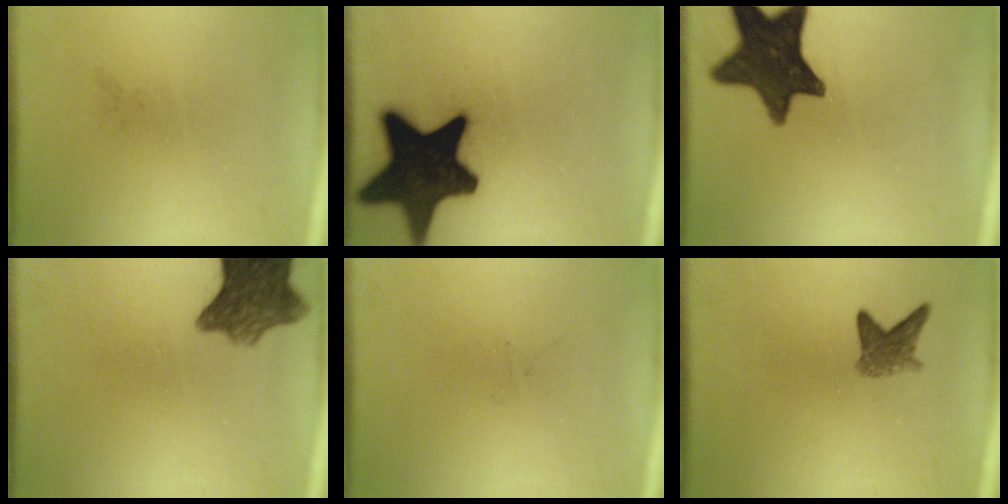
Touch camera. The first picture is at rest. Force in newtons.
{"total": 19.4}
{"total": 14.2}
{"total": 9.0}
{"total": 0.0}
{"total": 3.2}